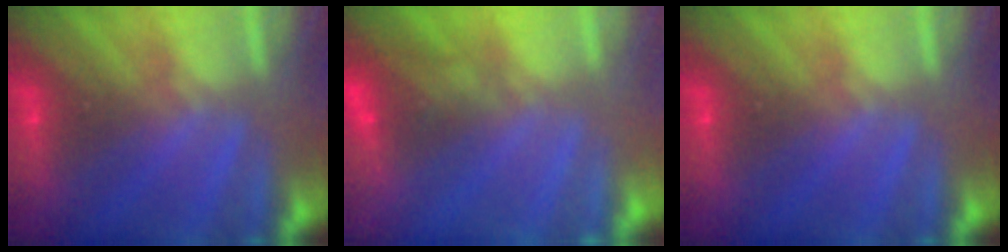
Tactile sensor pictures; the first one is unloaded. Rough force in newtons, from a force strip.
{"total": 2.7}
{"total": 0.0}